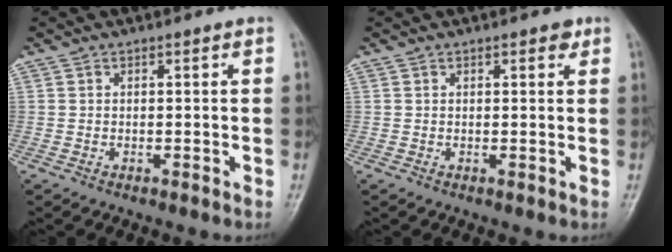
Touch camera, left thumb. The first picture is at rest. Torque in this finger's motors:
{"motor_torque": [-0.23, 0.09, -0.05, -0.11, 0.04]}